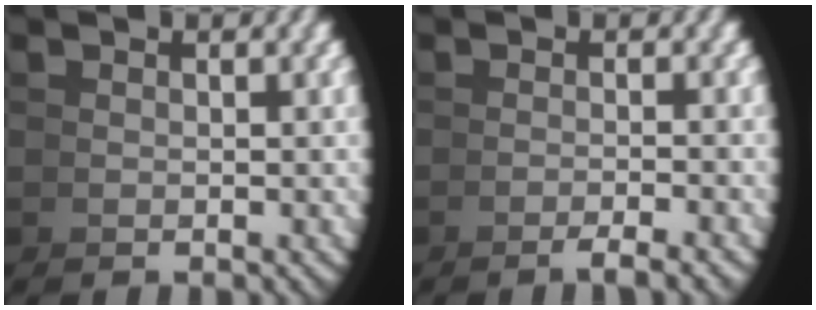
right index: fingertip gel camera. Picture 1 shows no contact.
{"total": 2.5, "force": [-2.2, -0.3, 1.2], "torque": [-0.002, 0.015, -0.044]}